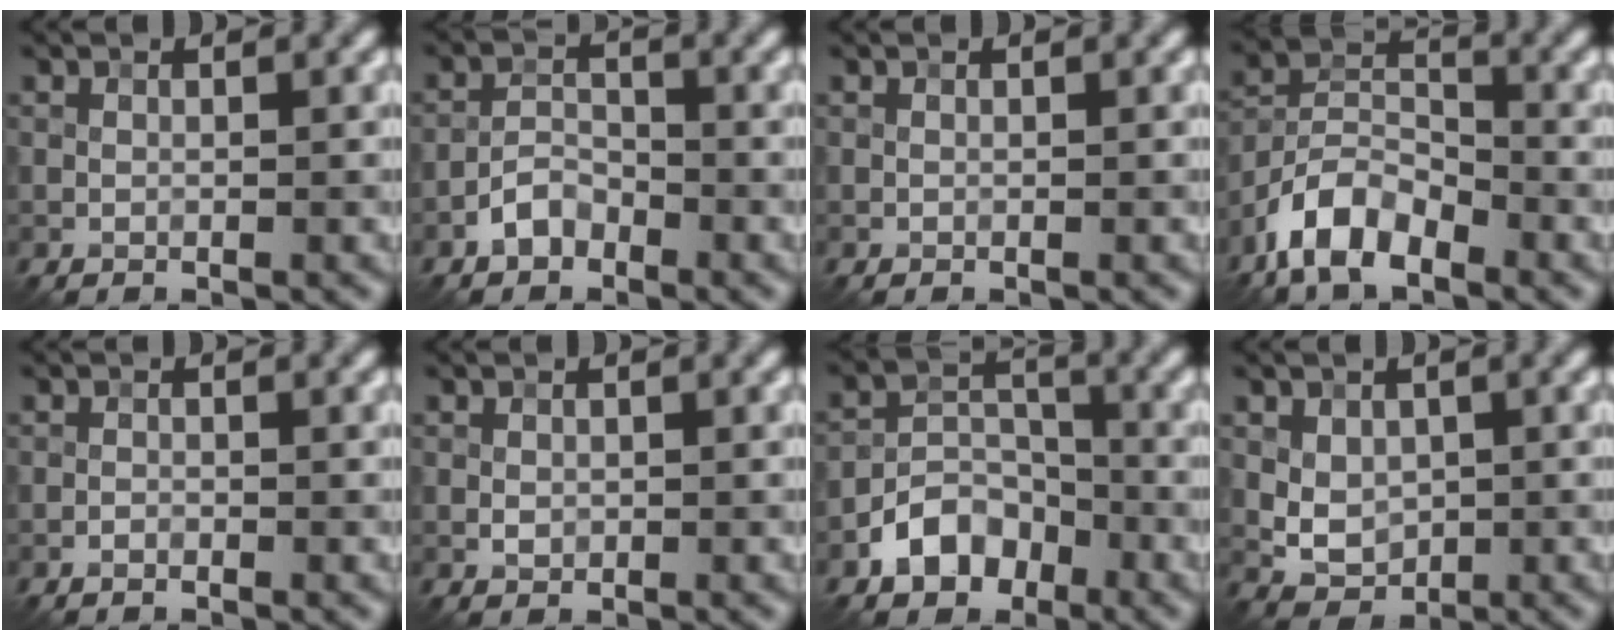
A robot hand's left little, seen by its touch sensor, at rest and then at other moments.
{"total": 2.4, "force": [-1.6, 1.4, 1.1], "torque": [-0.016, 0.010, -0.034]}
{"total": 0.0}
{"total": 6.2, "force": [-4.1, 2.9, 3.7], "torque": [-0.063, 0.005, -0.087]}
{"total": 0.6, "force": [-0.4, 0.3, 0.3], "torque": [-0.005, 0.001, -0.009]}
{"total": 0.8, "force": [0.0, 0.7, 0.4], "torque": [-0.005, -0.002, -0.001]}
{"total": 4.8, "force": [-2.7, 3.3, 2.2], "torque": [-0.031, 0.002, -0.052]}
{"total": 3.2, "force": [0.3, 2.4, 2.0], "torque": [-0.034, -0.005, 0.011]}